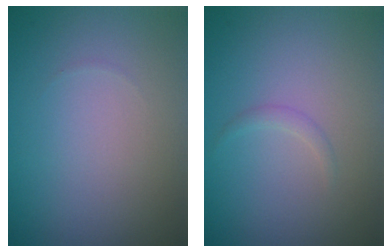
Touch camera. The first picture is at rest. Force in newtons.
{"total": 0.7, "press": 0.7, "slide": 0.0}